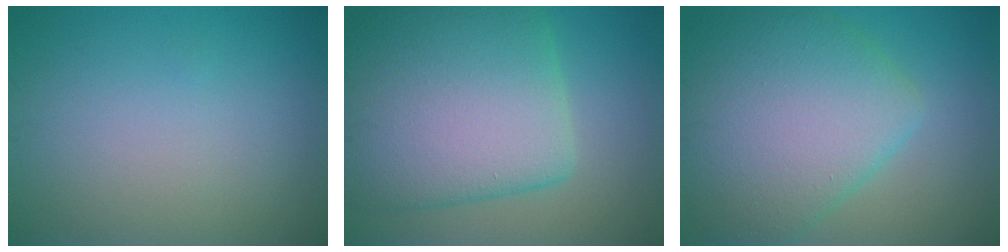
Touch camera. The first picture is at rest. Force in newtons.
{"total": 12.2, "press": 12.2, "slide": 0.7}
{"total": 9.5, "press": 9.5, "slide": 0.4}